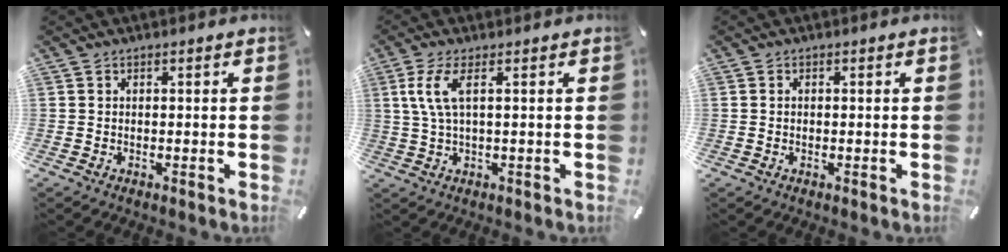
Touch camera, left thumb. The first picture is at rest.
{"total": 6.0, "force": [1.6, 1.2, 5.7], "torque": [-0.128, -0.009, 0.023]}
{"total": 0.7, "force": [0.0, 0.3, 0.6], "torque": [-0.014, 0.001, -0.001]}